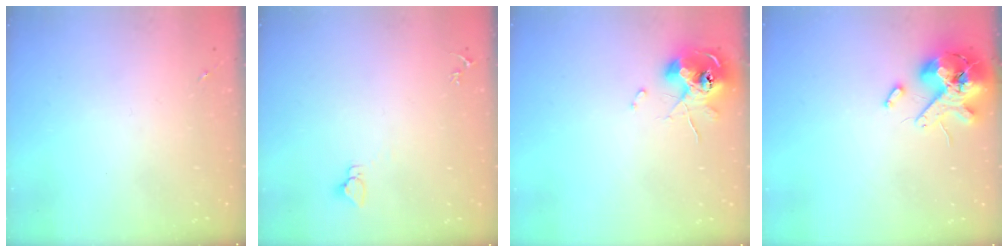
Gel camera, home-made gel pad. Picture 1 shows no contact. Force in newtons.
{"total": 2.9, "press": 2.9, "slide": 0.1}
{"total": 10.0, "press": 9.9, "slide": 1.1}
{"total": 13.6, "press": 13.5, "slide": 2.2}